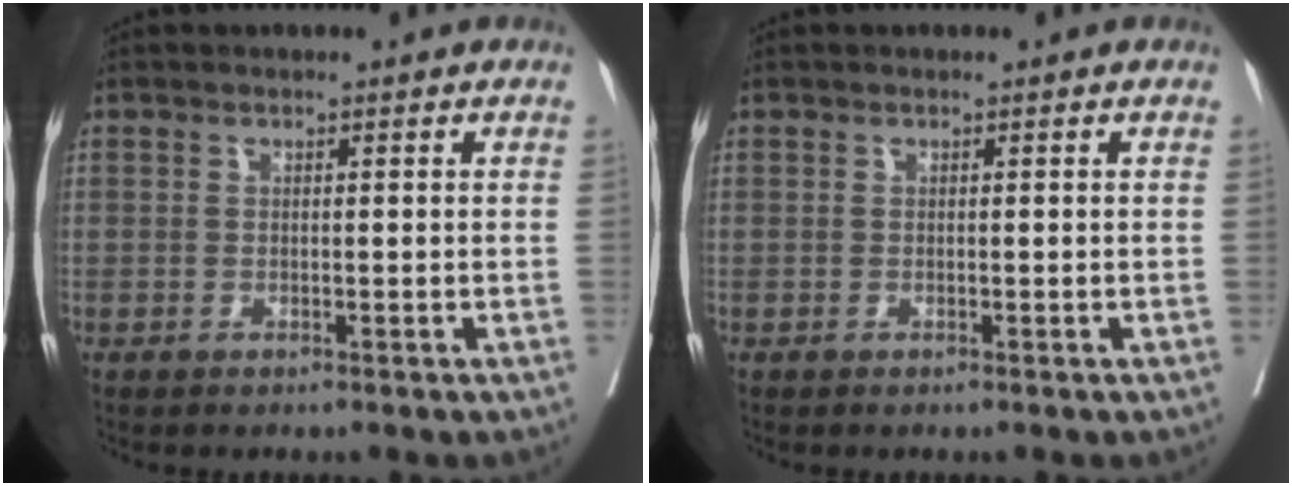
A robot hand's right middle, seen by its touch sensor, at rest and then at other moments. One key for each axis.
{"total": 0.0}